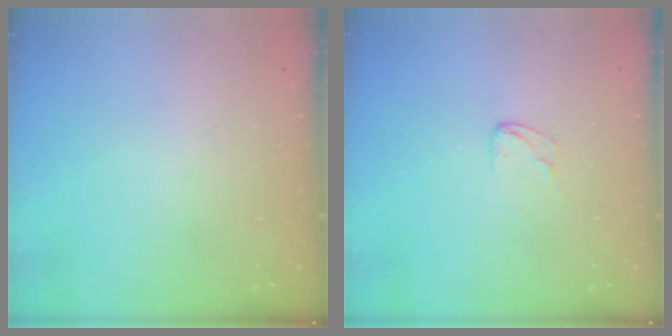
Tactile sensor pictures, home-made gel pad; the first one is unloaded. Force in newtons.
{"total": 2.5, "press": 2.5, "slide": 0.2}